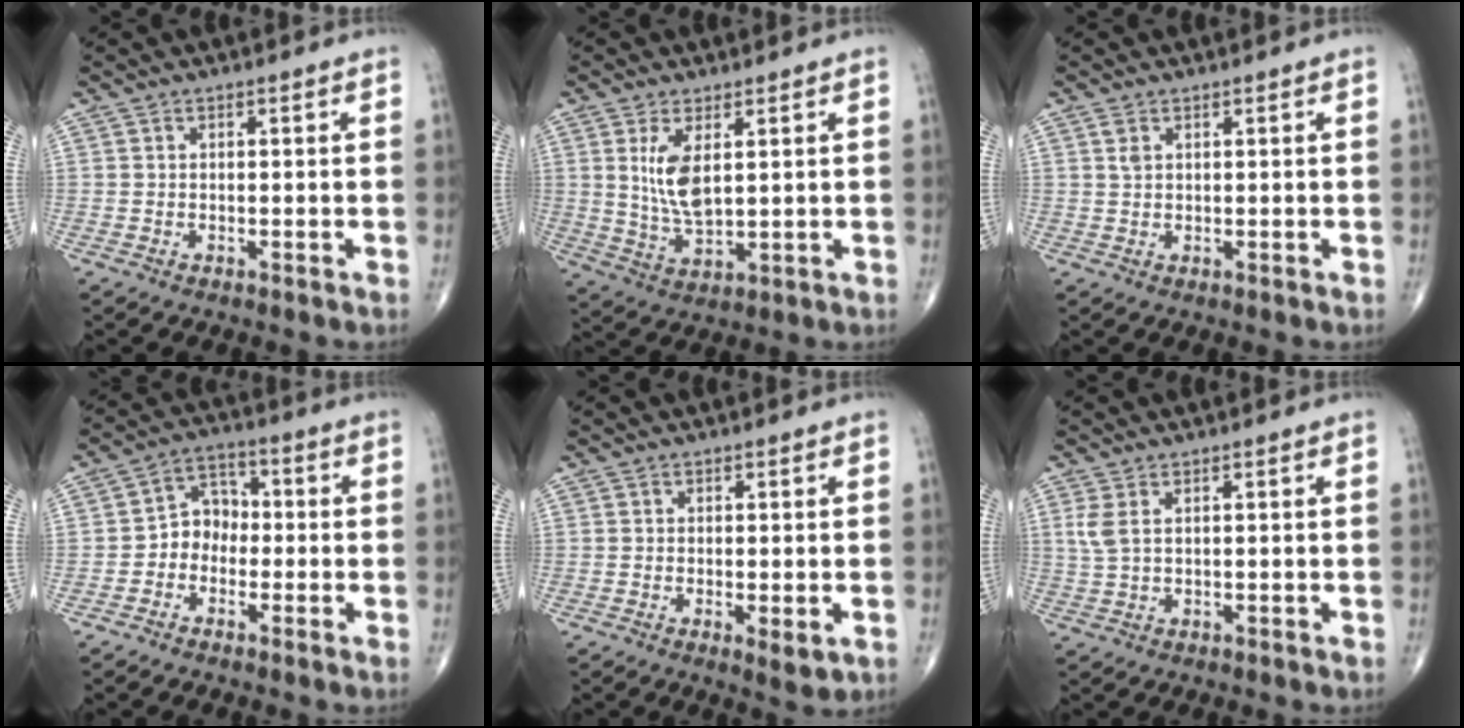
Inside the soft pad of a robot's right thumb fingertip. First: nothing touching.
{"total": 7.8, "force": [2.1, 3.3, 6.7], "torque": [-0.130, -0.018, 0.054]}
{"total": 1.5, "force": [0.8, 0.8, 1.0], "torque": [-0.022, 0.004, 0.020]}
{"total": 6.1, "force": [-1.5, 5.0, 3.2], "torque": [-0.022, 0.031, -0.045]}
{"total": 3.2, "force": [-0.8, 1.1, 2.9], "torque": [-0.044, -0.010, -0.010]}
{"total": 2.9, "force": [1.0, 1.2, 2.4], "torque": [-0.066, 0.005, 0.029]}